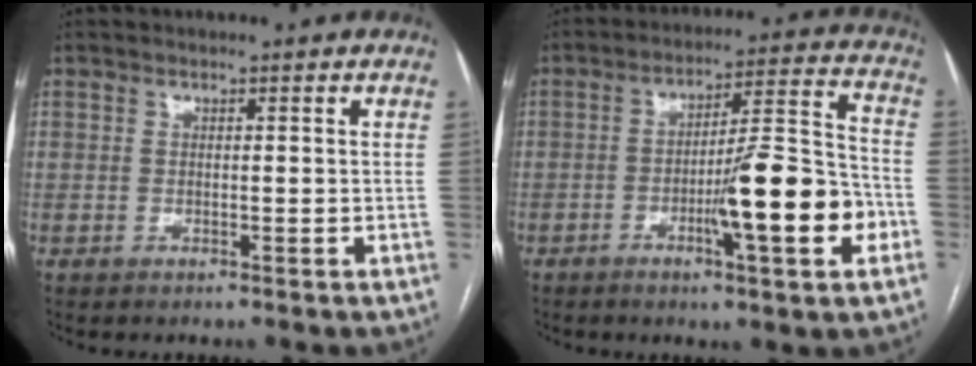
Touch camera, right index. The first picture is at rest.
{"total": 14.8, "force": [-4.8, 1.2, 14.0], "torque": [-0.217, 0.005, -0.070]}